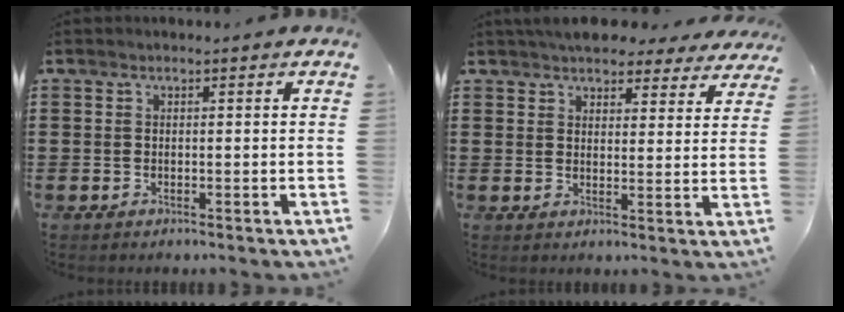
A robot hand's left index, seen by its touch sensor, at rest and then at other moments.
{"total": 5.5, "force": [5.2, 1.2, 1.4], "torque": [-0.037, -0.014, 0.094]}